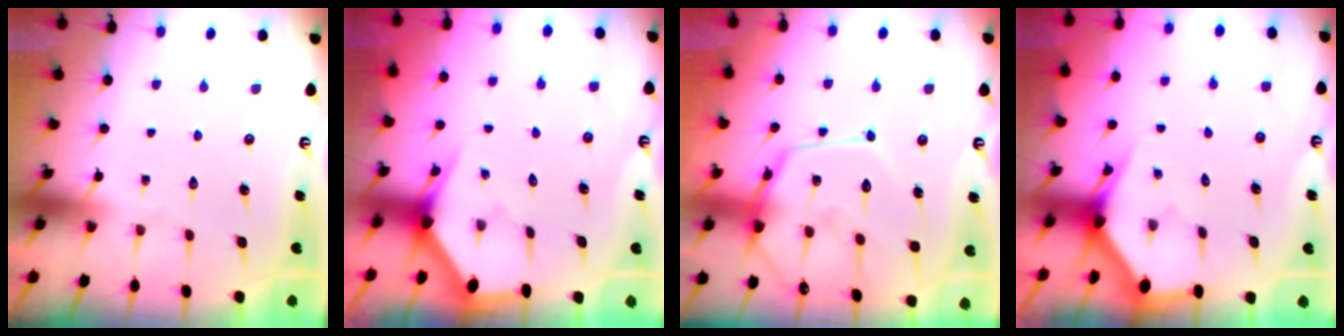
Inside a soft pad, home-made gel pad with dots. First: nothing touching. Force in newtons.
{"total": 3.1, "press": 3.1, "slide": 0.2}
{"total": 15.2, "press": 15.2, "slide": 0.9}
{"total": 2.7, "press": 2.7, "slide": 0.1}